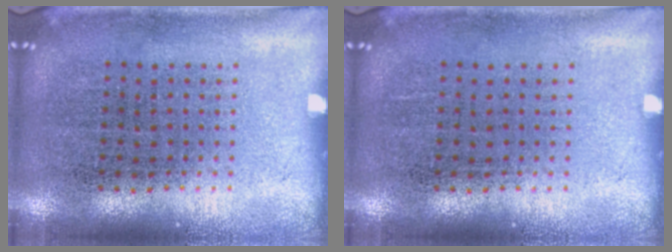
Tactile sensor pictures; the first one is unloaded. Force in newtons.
{"total": 0.0}